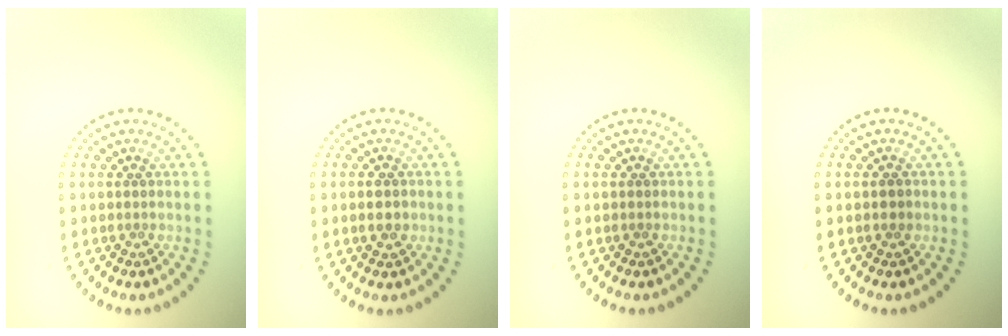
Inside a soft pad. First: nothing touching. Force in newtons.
{"total": 1.4, "press": 1.4, "slide": 0.2}
{"total": 0.0}
{"total": 0.7, "press": 0.7, "slide": 0.1}